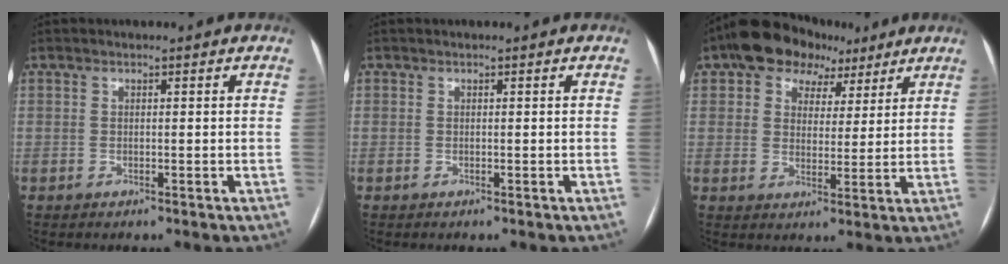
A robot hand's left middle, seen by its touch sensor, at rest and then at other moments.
{"total": 0.0}
{"total": 9.7, "force": [5.9, 6.6, 4.1], "torque": [-0.057, 0.039, 0.091]}